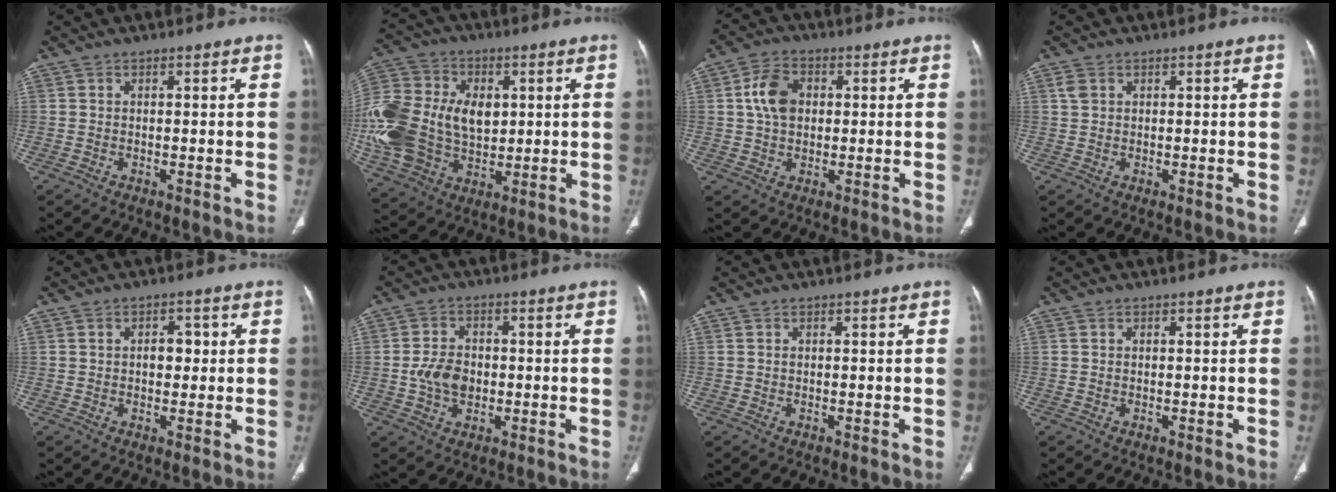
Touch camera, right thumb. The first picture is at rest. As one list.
[{"total": 26.1, "force": [1.3, 18.5, 18.3], "torque": [-0.403, 0.010, 0.040]}, {"total": 7.3, "force": [1.2, 5.2, 4.9], "torque": [-0.082, 0.006, 0.018]}, {"total": 1.5, "force": [1.0, 0.6, 0.9], "torque": [-0.022, 0.006, 0.028]}, {"total": 3.2, "force": [0.3, 2.2, 2.4], "torque": [-0.020, 0.005, 0.002]}, {"total": 5.6, "force": [-0.7, 4.0, 3.9], "torque": [-0.064, 0.006, -0.015]}, {"total": 0.0}, {"total": 0.0}]